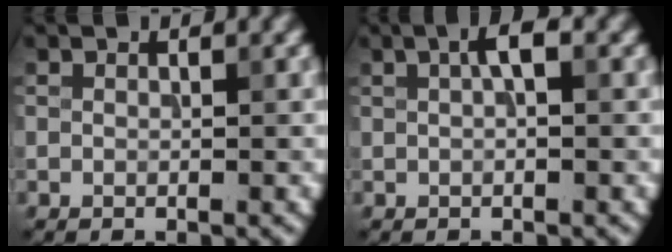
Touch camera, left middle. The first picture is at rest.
{"total": 1.8, "force": [0.5, 0.4, 1.6], "torque": [-0.031, 0.007, 0.008]}